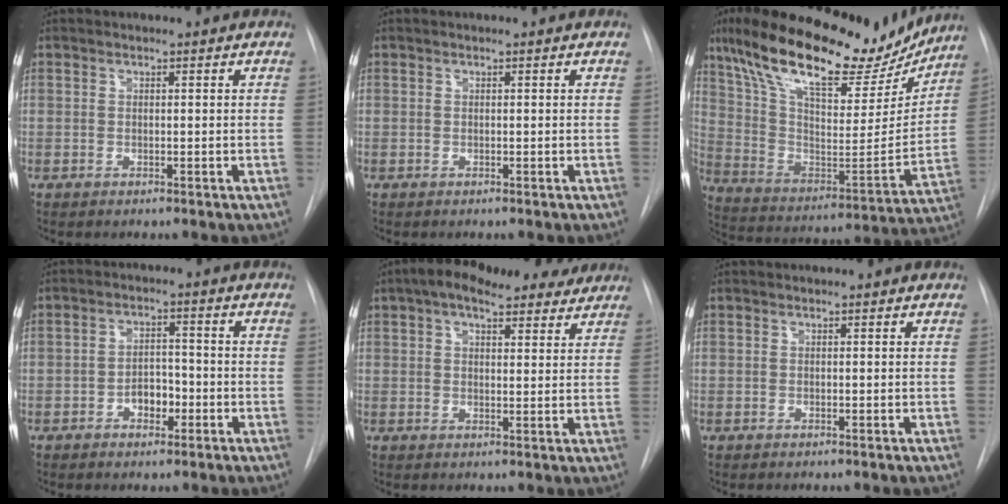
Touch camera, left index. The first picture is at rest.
{"total": 0.0}
{"total": 27.0, "force": [20.4, 8.4, 15.5], "torque": [-0.268, 0.012, 0.323]}
{"total": 4.0, "force": [-1.7, 2.4, 2.6], "torque": [-0.038, 0.010, -0.028]}
{"total": 13.2, "force": [10.1, 4.8, 7.1], "torque": [-0.105, 0.042, 0.136]}
{"total": 0.0}